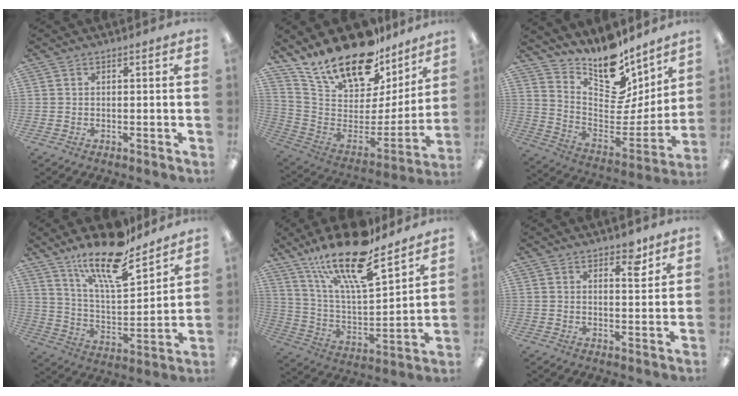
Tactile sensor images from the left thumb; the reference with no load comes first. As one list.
[{"total": 21.3, "force": [17.6, 7.6, 9.2], "torque": [-0.180, -0.130, 0.314]}, {"total": 16.2, "force": [12.9, 7.0, 6.8], "torque": [-0.101, -0.121, 0.226]}, {"total": 18.5, "force": [14.7, 5.0, 10.1], "torque": [-0.177, -0.090, 0.248]}, {"total": 21.9, "force": [16.2, 6.1, 13.4], "torque": [-0.241, -0.098, 0.275]}, {"total": 5.1, "force": [3.8, 2.0, 2.8], "torque": [-0.024, -0.024, 0.061]}]